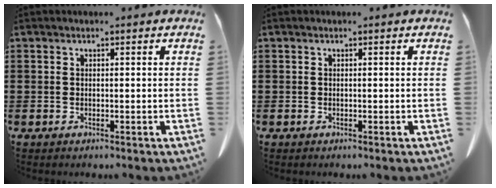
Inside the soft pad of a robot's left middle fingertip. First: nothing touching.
{"total": 0.0}